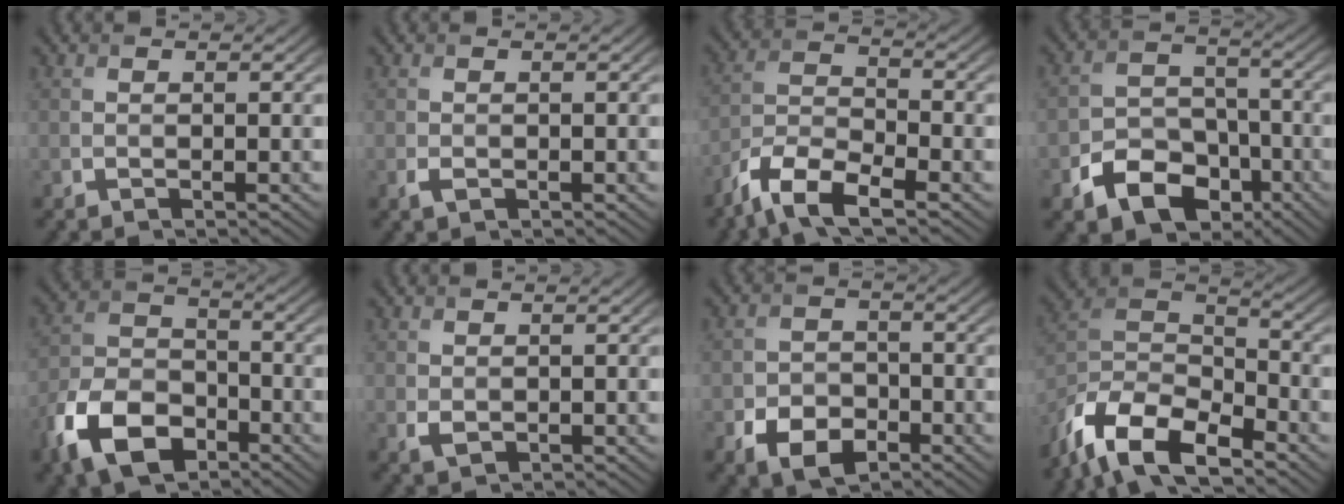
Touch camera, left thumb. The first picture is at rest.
{"total": 1.0, "force": [-0.4, 0.6, 0.7], "torque": [-0.016, -0.003, -0.007]}
{"total": 8.0, "force": [-5.7, 2.5, 5.1], "torque": [-0.103, -0.005, -0.124]}
{"total": 9.2, "force": [-4.9, 6.2, 4.6], "torque": [-0.090, -0.020, -0.090]}
{"total": 11.1, "force": [-6.2, 6.6, 6.5], "torque": [-0.149, -0.013, -0.135]}
{"total": 1.3, "force": [0.2, 1.0, 0.9], "torque": [-0.023, -0.004, 0.009]}
{"total": 5.8, "force": [-3.0, 4.0, 3.1], "torque": [-0.061, -0.012, -0.056]}
{"total": 12.9, "force": [-9.0, 5.2, 7.6], "torque": [-0.166, -0.014, -0.182]}